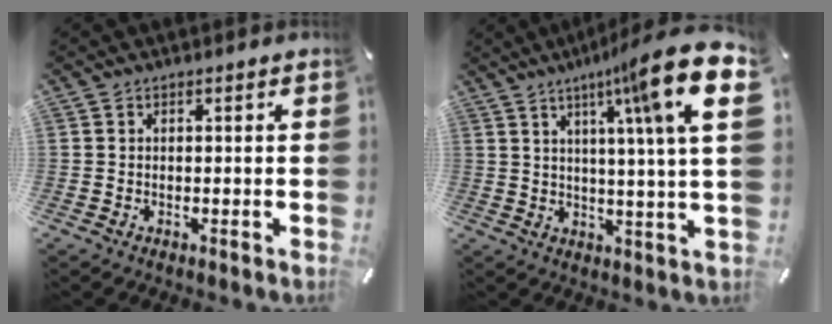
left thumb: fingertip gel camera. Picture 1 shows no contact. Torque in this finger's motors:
{"motor_torque": [0.75, 0.80, 1.45, -1.32, 0.13]}